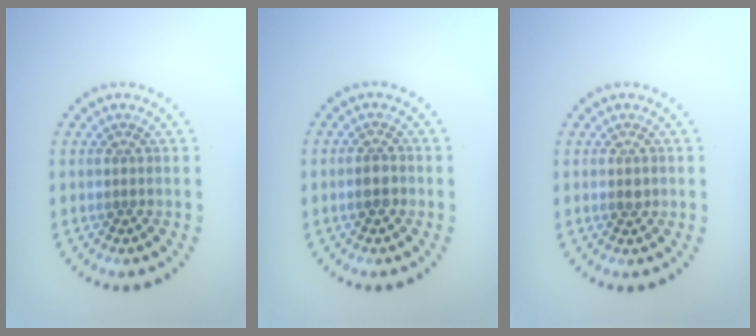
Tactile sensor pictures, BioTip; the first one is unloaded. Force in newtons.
{"total": 1.7, "press": 1.6, "slide": 0.5}
{"total": 1.0, "press": 1.0, "slide": 0.2}